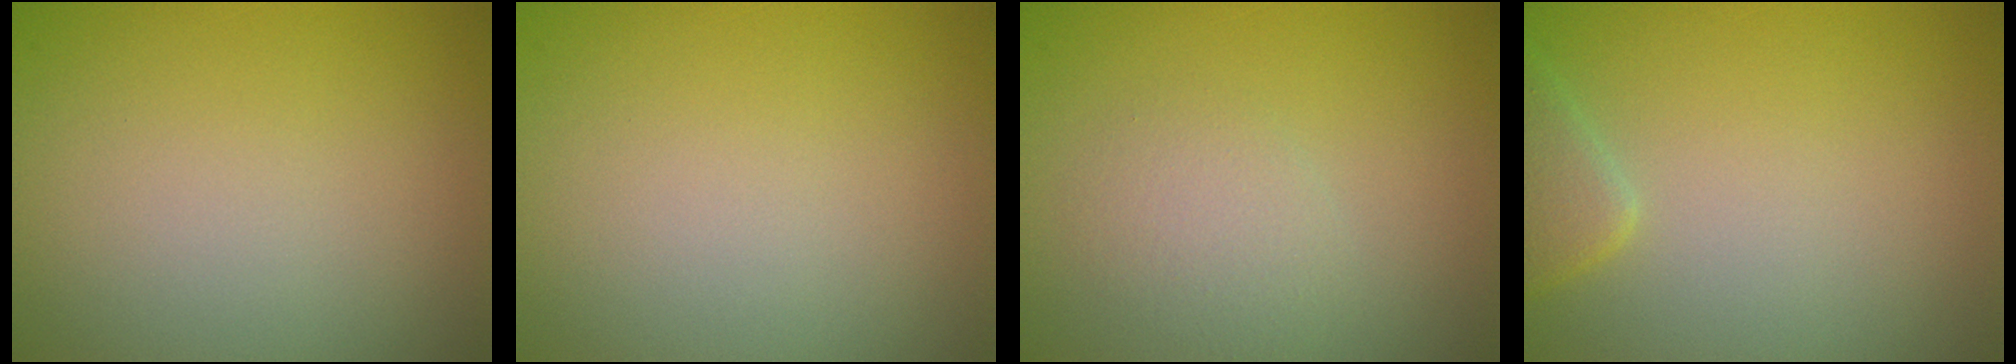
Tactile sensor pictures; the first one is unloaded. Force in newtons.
{"total": 0.0}
{"total": 1.7, "press": 1.7, "slide": 0.0}
{"total": 2.4, "press": 2.3, "slide": 0.1}